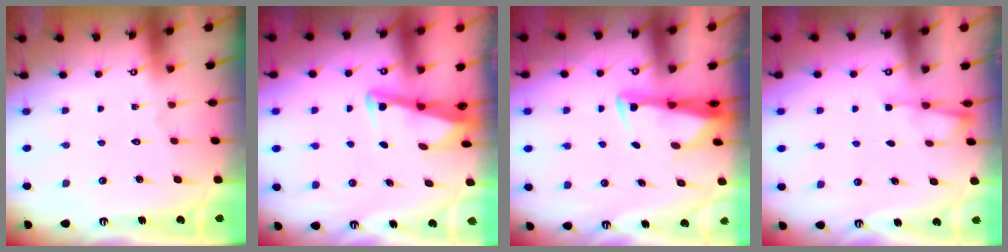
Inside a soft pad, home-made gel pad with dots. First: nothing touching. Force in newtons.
{"total": 3.4, "press": 3.4, "slide": 0.4}
{"total": 2.9, "press": 2.9, "slide": 0.7}
{"total": 2.3, "press": 2.2, "slide": 0.4}